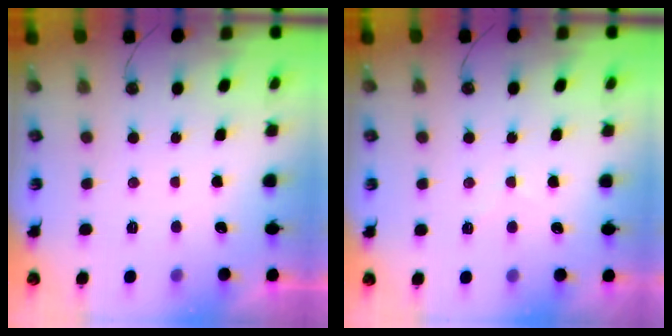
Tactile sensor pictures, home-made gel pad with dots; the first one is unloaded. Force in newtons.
{"total": 6.7, "press": 6.7, "slide": 0.8}